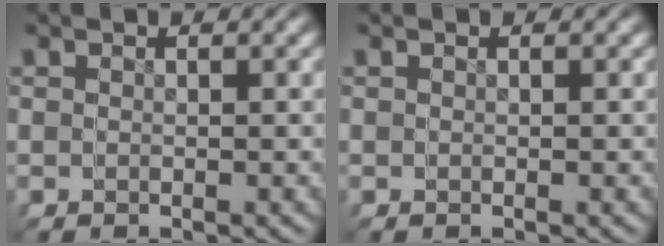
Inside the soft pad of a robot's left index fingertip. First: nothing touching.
{"total": 0.0}